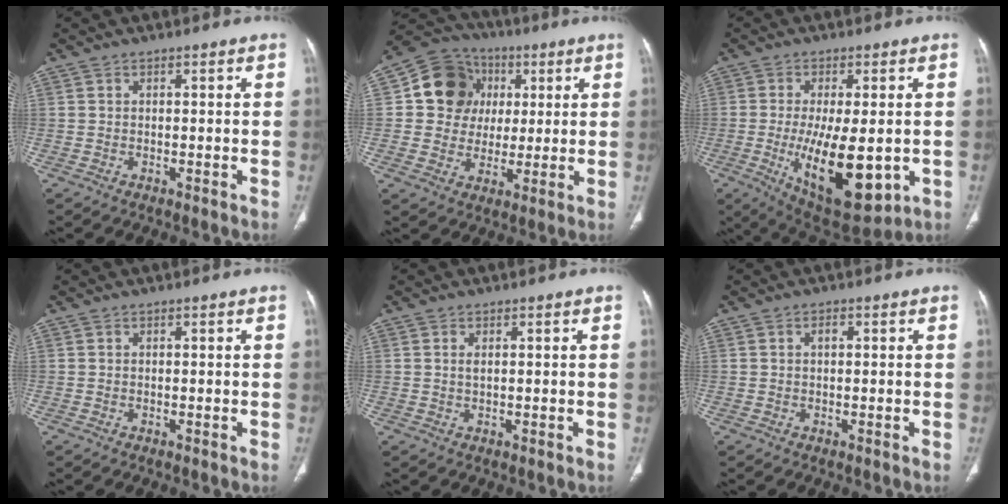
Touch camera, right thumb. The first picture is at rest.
{"total": 13.6, "force": [3.1, 12.1, 5.2], "torque": [-0.052, 0.007, 0.049]}
{"total": 16.7, "force": [-3.1, 6.8, 14.9], "torque": [-0.237, -0.024, -0.027]}
{"total": 0.0}
{"total": 1.0, "force": [0.3, 0.3, 0.9], "torque": [-0.021, 0.001, 0.005]}
{"total": 1.0, "force": [0.2, 0.6, 0.8], "torque": [-0.012, 0.003, 0.002]}